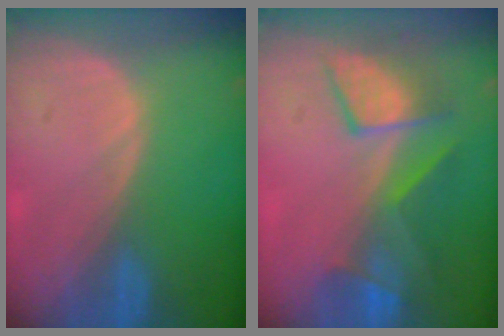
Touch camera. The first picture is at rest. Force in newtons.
{"total": 7.6, "press": 7.5, "slide": 1.1}